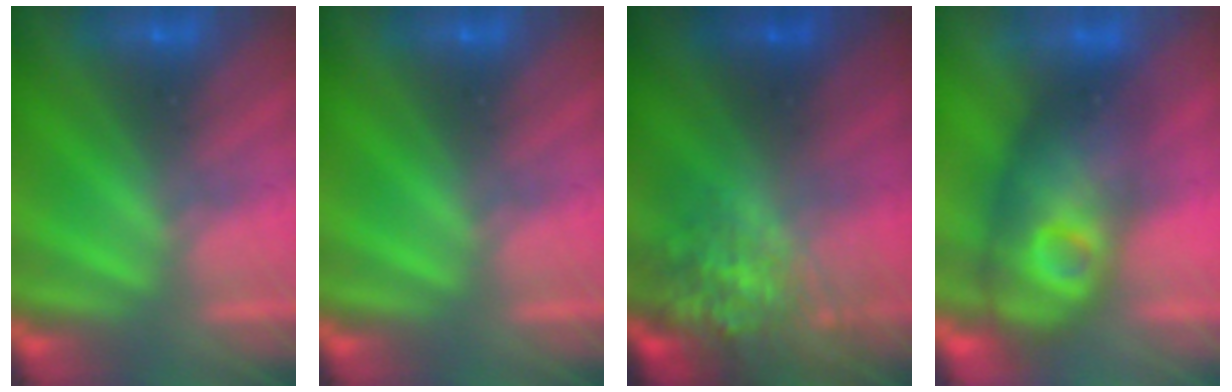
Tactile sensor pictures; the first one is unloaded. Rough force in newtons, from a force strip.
{"total": 0.0}
{"total": 6.7}
{"total": 4.4}